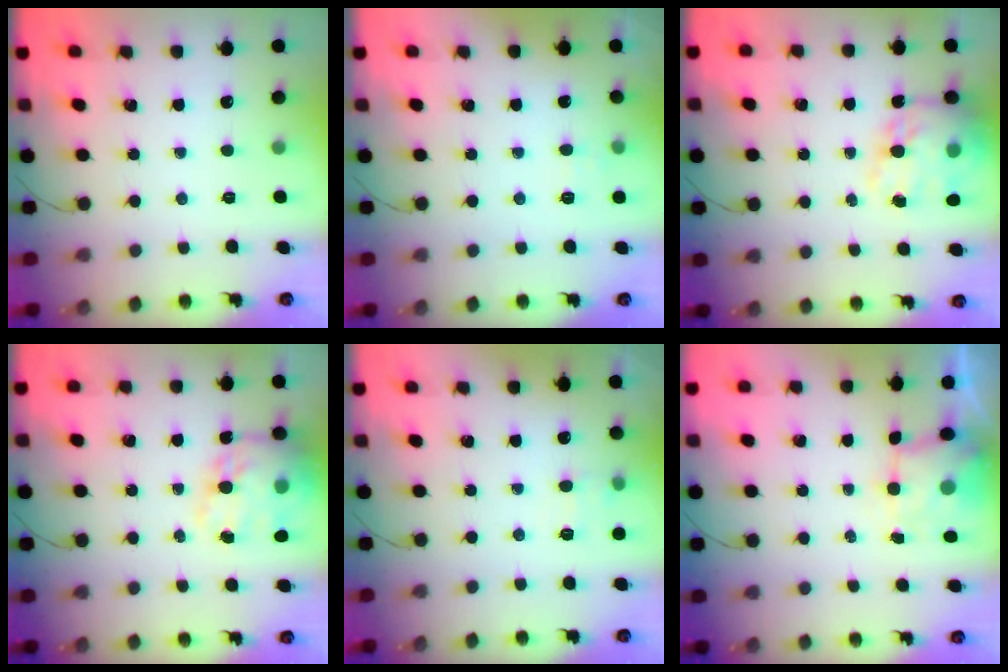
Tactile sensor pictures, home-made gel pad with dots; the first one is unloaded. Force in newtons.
{"total": 2.8, "press": 2.5, "slide": 1.3}
{"total": 19.3, "press": 18.8, "slide": 4.4}
{"total": 19.3, "press": 18.8, "slide": 4.4}
{"total": 8.8, "press": 8.6, "slide": 1.7}
{"total": 3.1, "press": 3.0, "slide": 0.7}